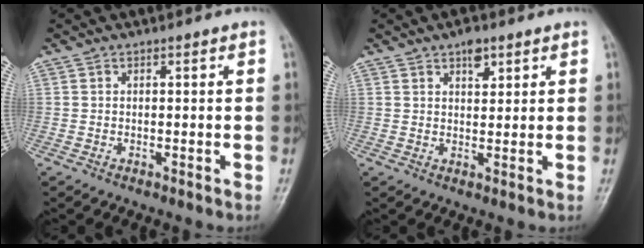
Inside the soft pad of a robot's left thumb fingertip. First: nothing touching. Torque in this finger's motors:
{"motor_torque": [0.77, 0.46, 0.92, -0.34, 0.01]}